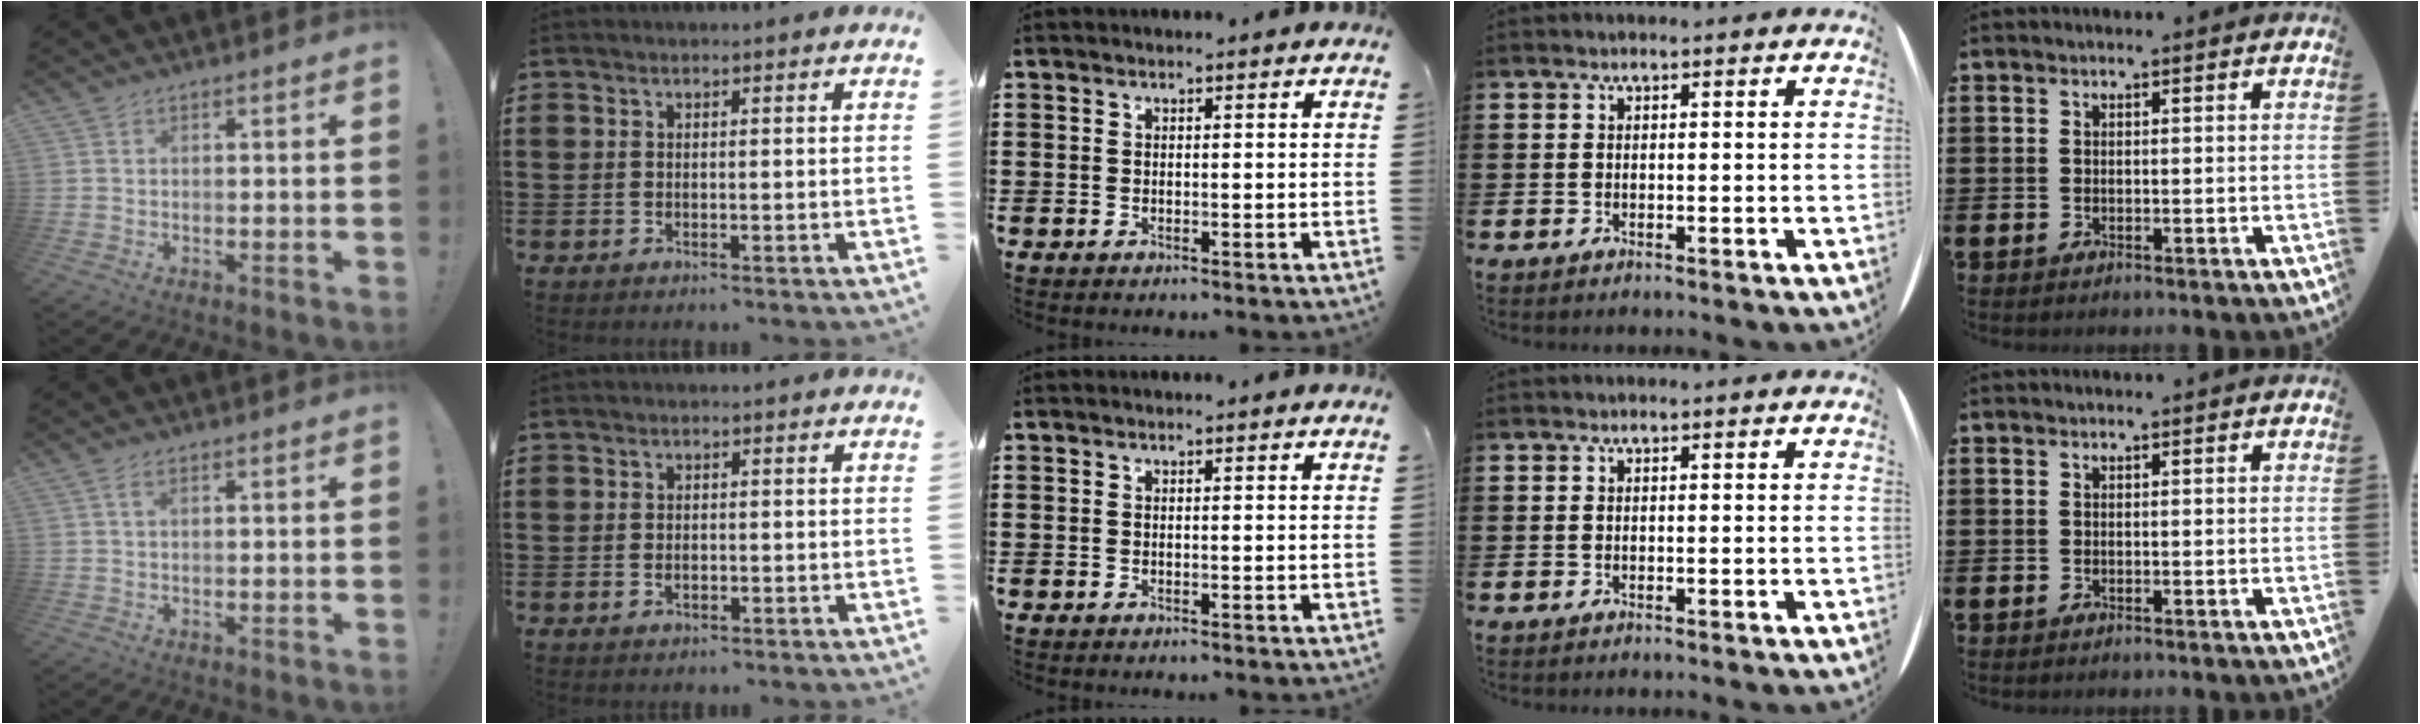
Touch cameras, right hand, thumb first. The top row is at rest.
{"thumb": {"total": 2.0, "force": [0.7, 0.7, 1.7], "torque": [-0.030, 0.003, 0.011]}, "index": {"total": 1.0, "force": [-0.2, 0.6, 0.8], "torque": [-0.016, 0.001, -0.005]}}